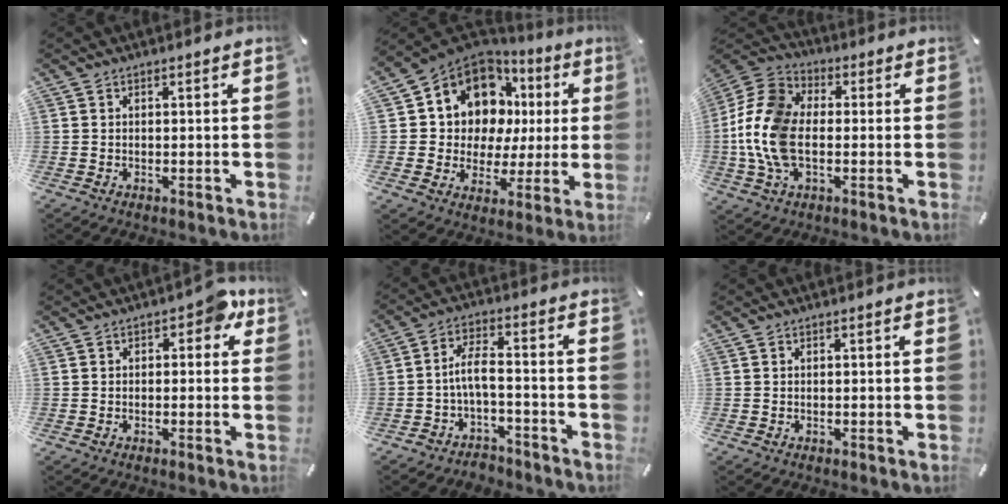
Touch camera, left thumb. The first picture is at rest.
{"total": 11.3, "force": [5.5, 9.2, 3.7], "torque": [-0.079, -0.058, 0.108]}
{"total": 14.4, "force": [-2.1, 9.2, 10.9], "torque": [-0.246, 0.005, -0.037]}
{"total": 5.0, "force": [1.5, 2.8, 3.9], "torque": [-0.049, 0.002, 0.018]}
{"total": 6.3, "force": [-2.6, 2.8, 5.0], "torque": [-0.109, 0.008, -0.054]}
{"total": 0.0}